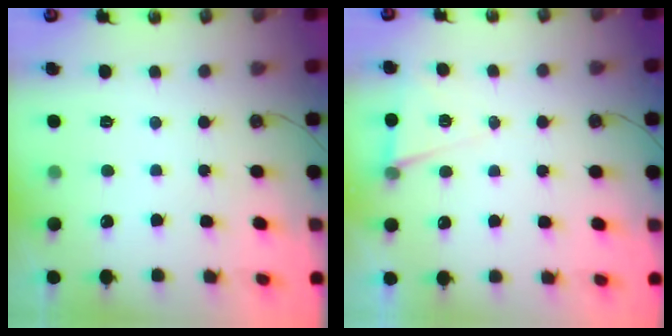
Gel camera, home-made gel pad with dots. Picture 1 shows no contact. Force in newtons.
{"total": 7.1, "press": 5.2, "slide": 4.8}